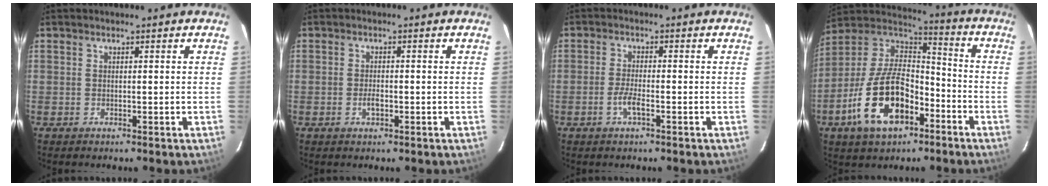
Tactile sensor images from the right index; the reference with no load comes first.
{"total": 1.9, "force": [-0.8, 0.9, 1.4], "torque": [-0.028, -0.001, -0.014]}
{"total": 3.0, "force": [-1.5, 0.5, 2.5], "torque": [-0.059, -0.002, -0.031]}
{"total": 19.4, "force": [-8.7, 10.2, 13.9], "torque": [-0.291, -0.001, -0.153]}